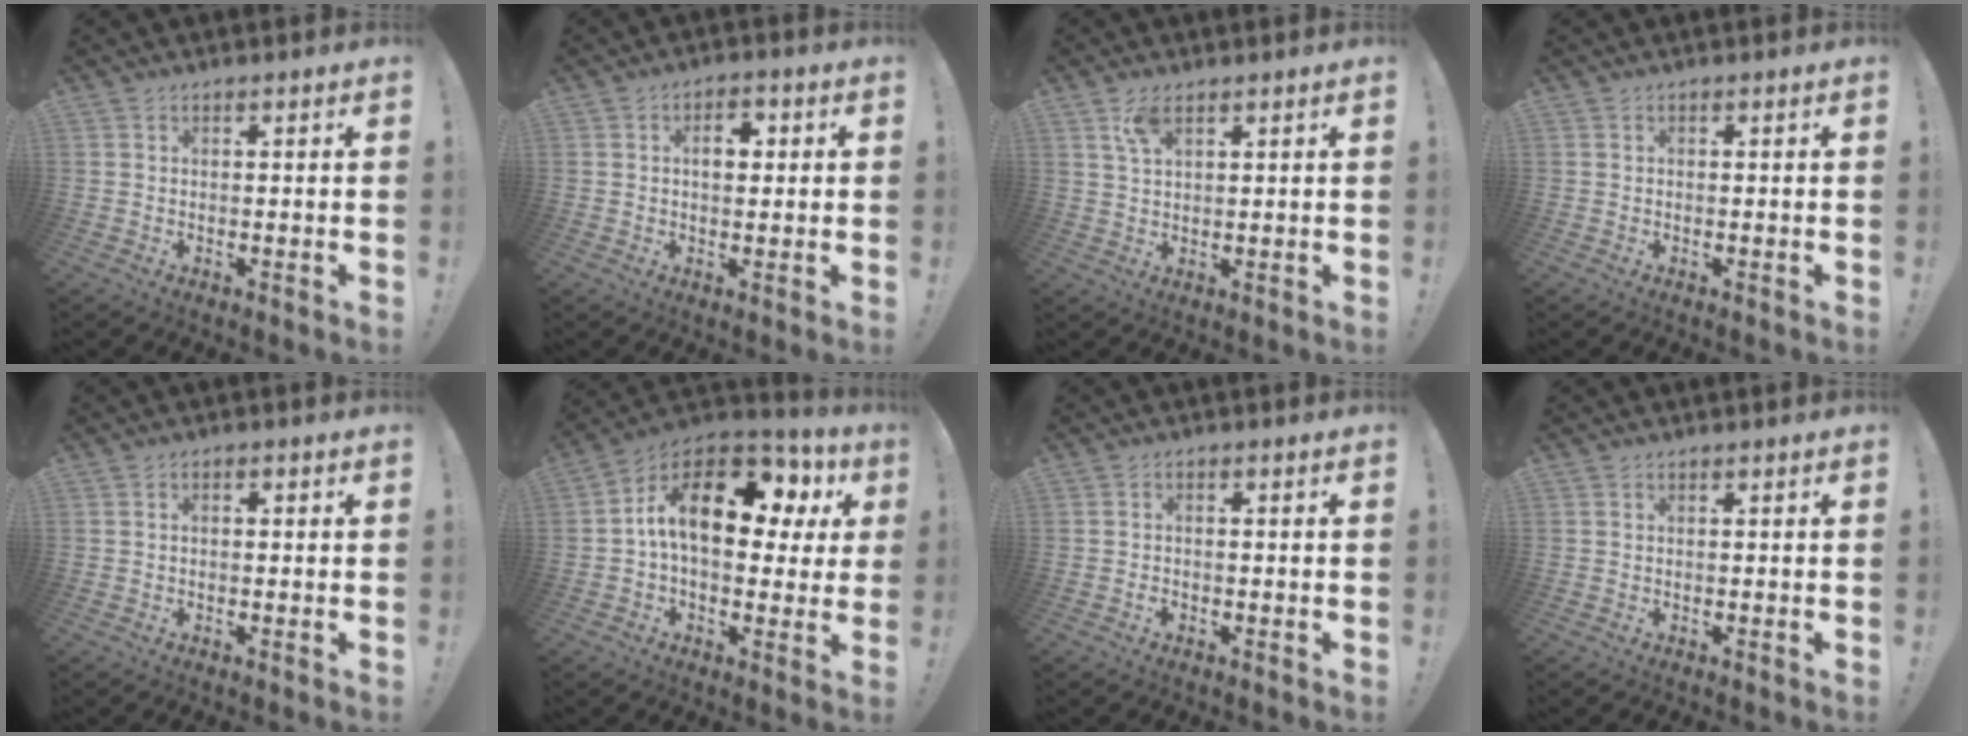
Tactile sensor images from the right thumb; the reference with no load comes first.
{"total": 4.8, "force": [1.0, 3.1, 3.5], "torque": [-0.035, -0.001, 0.006]}
{"total": 5.1, "force": [3.0, 2.2, 3.6], "torque": [-0.066, -0.005, 0.053]}
{"total": 0.0}
{"total": 0.9, "force": [-0.4, 0.6, 0.6], "torque": [-0.002, 0.001, -0.010]}
{"total": 17.9, "force": [5.2, 9.0, 14.6], "torque": [-0.227, -0.013, 0.089]}
{"total": 1.3, "force": [-1.1, 0.5, 0.5], "torque": [-0.006, 0.003, -0.020]}
{"total": 0.0}